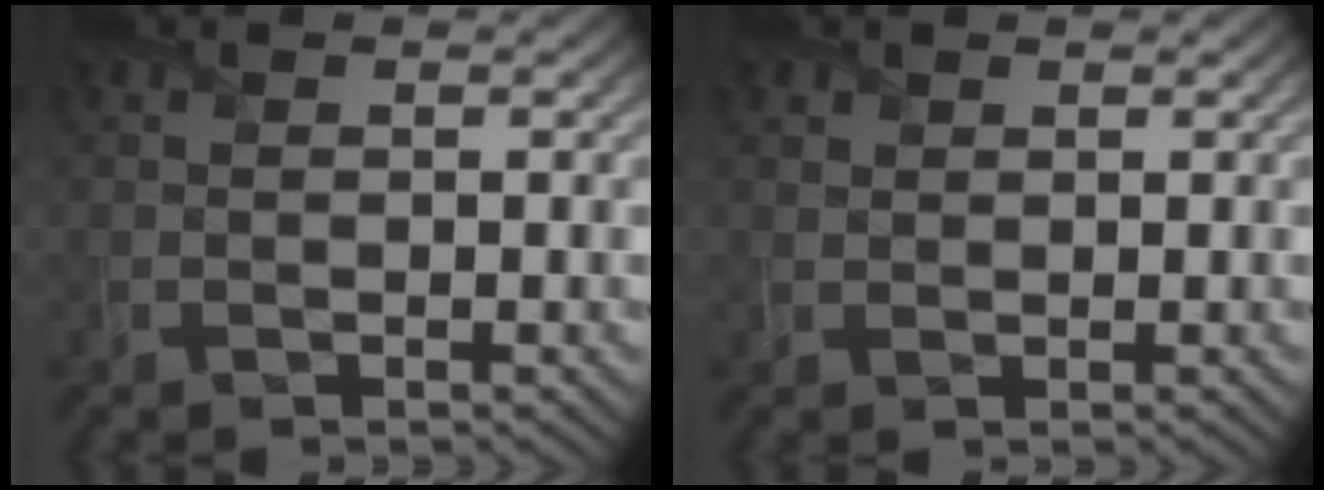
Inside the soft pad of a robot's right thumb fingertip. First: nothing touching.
{"total": 1.1, "force": [0.8, 0.7, 0.2], "torque": [-0.007, 0.000, 0.018]}